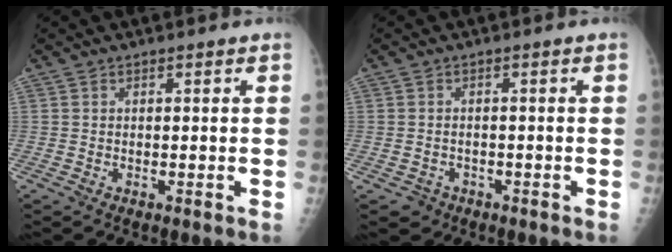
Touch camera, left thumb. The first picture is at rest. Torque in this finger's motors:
{"motor_torque": [-0.57, 0.35, 0.13, 0.47, 0.03]}